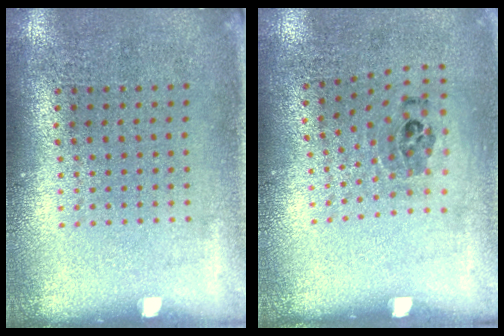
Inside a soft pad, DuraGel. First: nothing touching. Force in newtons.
{"total": 1.1, "press": 0.7, "slide": 0.8}